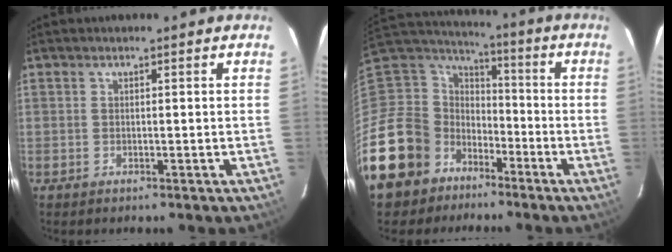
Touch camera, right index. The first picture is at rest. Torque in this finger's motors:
{"motor_torque": [-0.02, -0.43, -0.73, -0.21]}